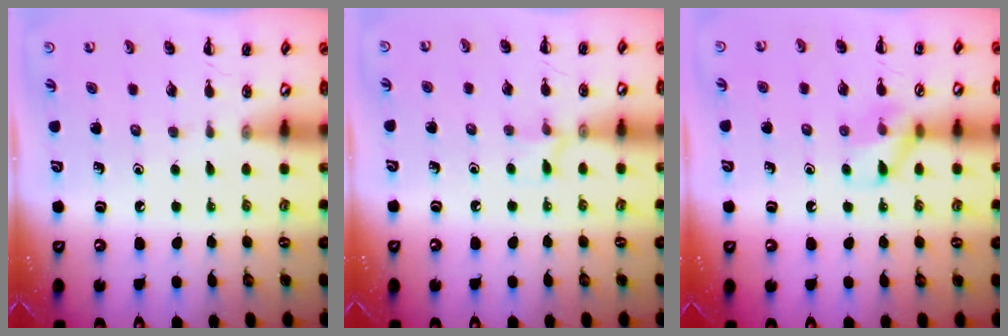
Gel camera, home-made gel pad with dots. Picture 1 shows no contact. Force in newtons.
{"total": 5.6, "press": 5.4, "slide": 1.3}
{"total": 8.3, "press": 8.2, "slide": 1.3}